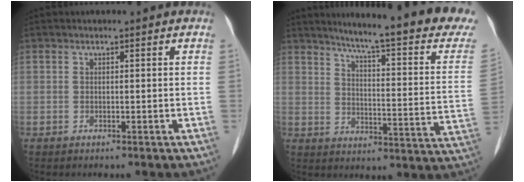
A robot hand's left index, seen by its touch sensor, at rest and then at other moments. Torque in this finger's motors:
{"motor_torque": [0.05, -0.51, 0.04, 0.04]}